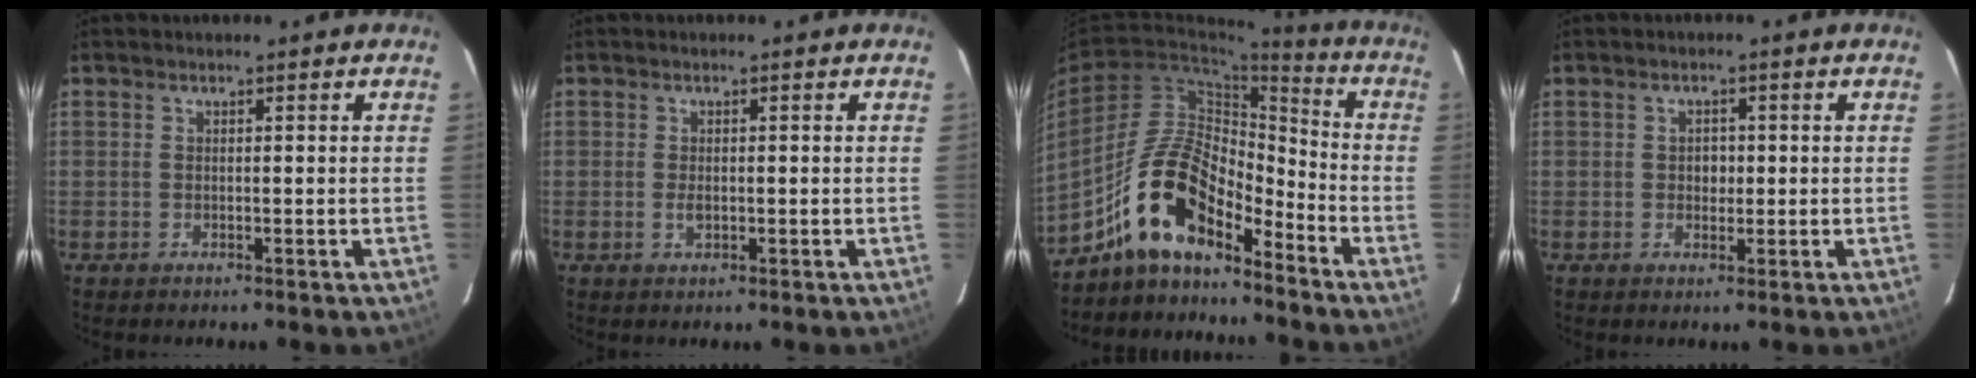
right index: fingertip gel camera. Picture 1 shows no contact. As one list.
[{"total": 1.5, "force": [-0.3, 0.9, 1.1], "torque": [-0.020, 0.000, -0.005]}, {"total": 13.4, "force": [-10.0, 4.8, 7.6], "torque": [-0.146, 0.021, -0.194]}, {"total": 2.1, "force": [0.0, 1.9, 1.0], "torque": [-0.014, 0.006, -0.001]}]